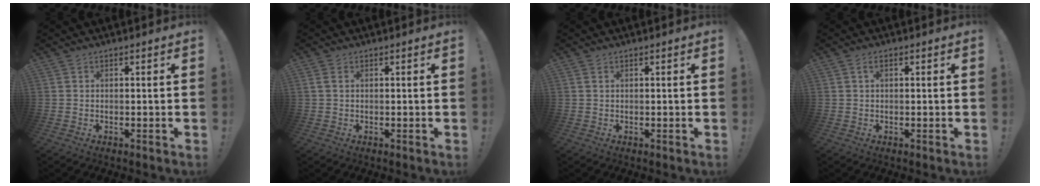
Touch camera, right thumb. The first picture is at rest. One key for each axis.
{"total": 1.5, "fx": 0.6, "fy": 0.9, "fz": 1.0, "tx": -0.027, "ty": 0.007, "tz": 0.013}
{"total": 0.7, "fx": 0.4, "fy": 0.4, "fz": 0.5, "tx": -0.015, "ty": 0.003, "tz": 0.009}
{"total": 1.3, "fx": 0.1, "fy": 0.6, "fz": 1.2, "tx": -0.016, "ty": 0.001, "tz": 0.000}